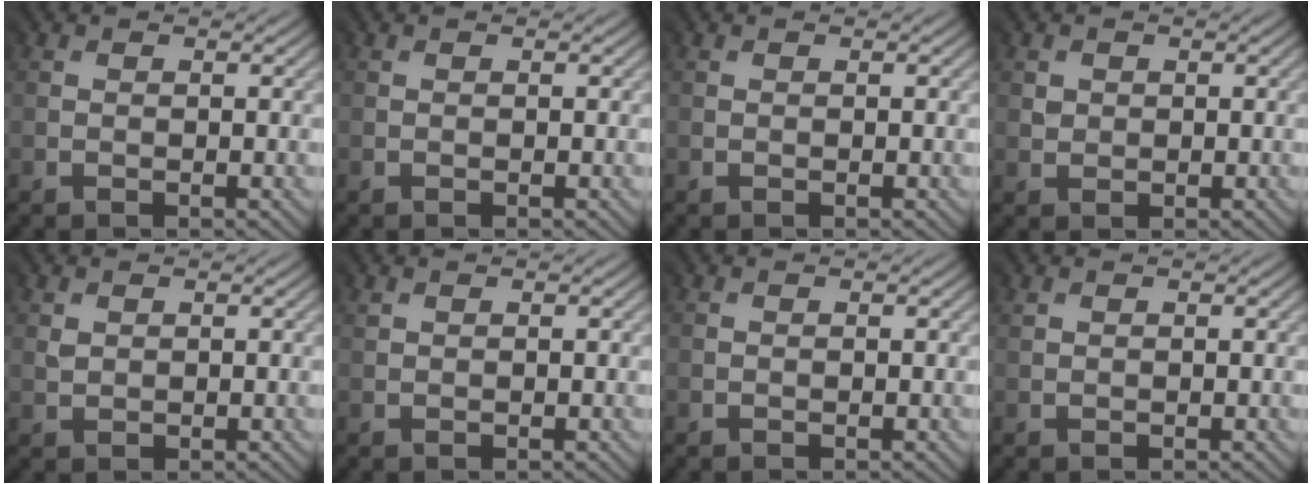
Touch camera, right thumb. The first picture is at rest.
{"total": 0.0}
{"total": 0.0}
{"total": 1.4, "force": [0.8, 0.9, -0.7], "torque": [0.005, -0.003, 0.011]}
{"total": 1.2, "force": [1.0, 0.6, -0.4], "torque": [0.000, 0.000, 0.018]}
{"total": 0.9, "force": [0.8, 0.3, 0.1], "torque": [-0.005, 0.000, 0.016]}
{"total": 0.0}
{"total": 0.9, "force": [0.8, 0.3, 0.1], "torque": [-0.006, 0.000, 0.017]}